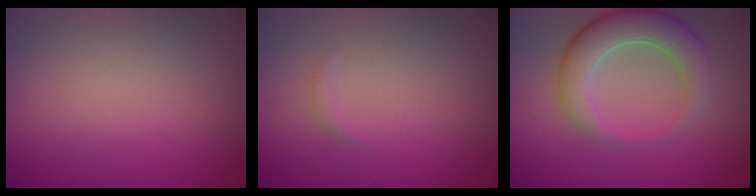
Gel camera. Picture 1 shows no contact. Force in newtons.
{"total": 0.6, "press": 0.5, "slide": 0.1}
{"total": 6.1, "press": 6.1, "slide": 0.7}